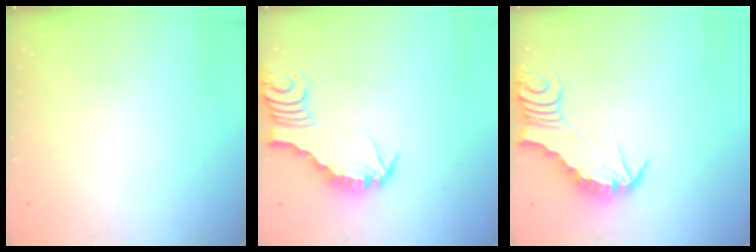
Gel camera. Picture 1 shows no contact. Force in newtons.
{"total": 3.1, "press": 3.0, "slide": 0.4}
{"total": 2.8, "press": 2.8, "slide": 0.3}